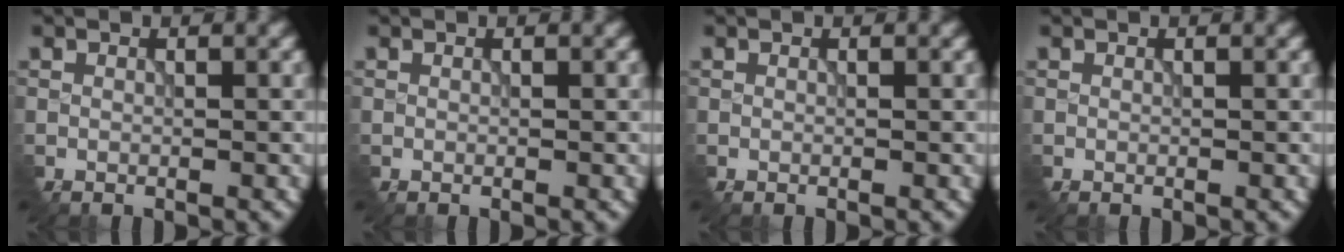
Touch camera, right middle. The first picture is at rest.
{"total": 0.0}
{"total": 0.0}
{"total": 0.0}